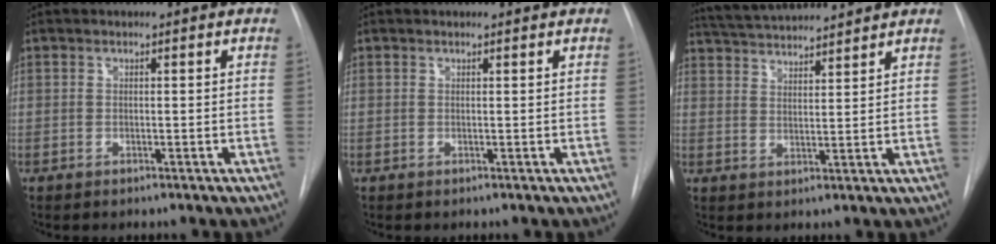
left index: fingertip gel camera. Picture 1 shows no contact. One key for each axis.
{"total": 1.2, "fx": 1.2, "fy": 0.1, "fz": 0.1, "tx": -0.008, "ty": 0.008, "tz": 0.011}
{"total": 2.6, "fx": 2.6, "fy": 0.2, "fz": 0.6, "tx": -0.008, "ty": 0.029, "tz": 0.042}